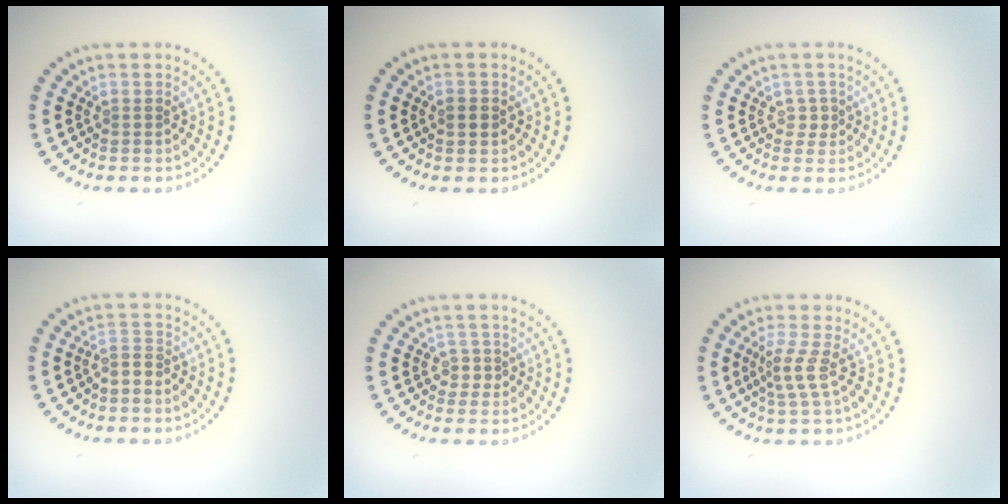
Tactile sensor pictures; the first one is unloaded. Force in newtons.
{"total": 1.2, "press": 1.2, "slide": 0.1}
{"total": 0.9, "press": 0.7, "slide": 0.4}
{"total": 1.6, "press": 1.3, "slide": 1.0}
{"total": 1.4, "press": 1.1, "slide": 1.0}
{"total": 2.2, "press": 1.4, "slide": 1.7}